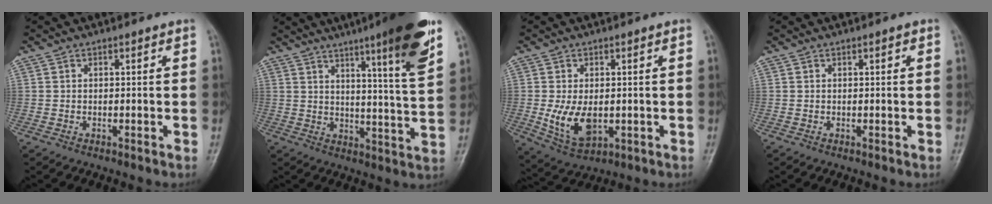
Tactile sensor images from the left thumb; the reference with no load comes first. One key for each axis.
{"total": 16.8, "fx": 10.0, "fy": 1.2, "fz": 13.4, "tx": -0.179, "ty": -0.050, "tz": 0.136}
{"total": 7.9, "fx": -0.6, "fy": 4.6, "fz": 6.4, "tx": -0.109, "ty": -0.015, "tz": 0.005}
{"total": 0.6, "fx": 0.3, "fy": 0.2, "fz": 0.5, "tx": -0.007, "ty": 0.000, "tz": 0.004}